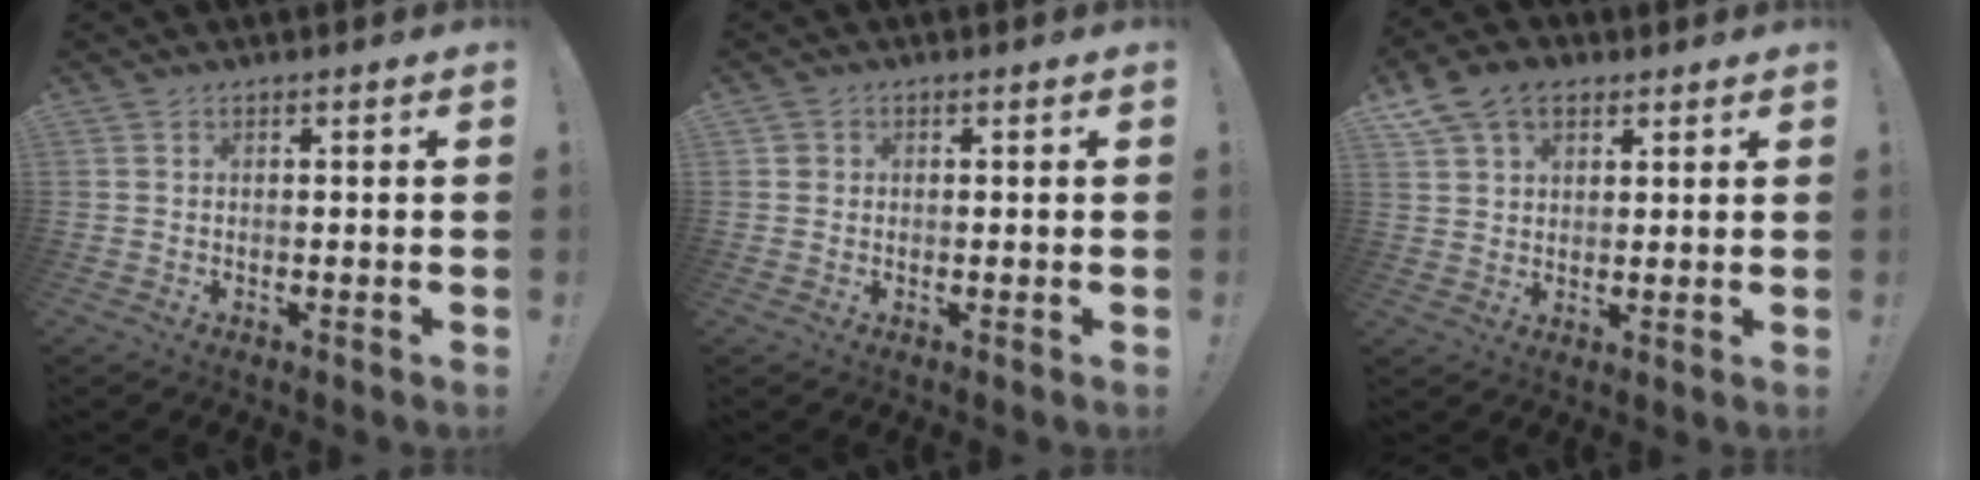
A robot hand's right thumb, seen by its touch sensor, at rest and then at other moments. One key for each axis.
{"total": 1.6, "fx": 0.5, "fy": 1.5, "fz": 0.3, "tx": -0.005, "ty": 0.004, "tz": 0.009}
{"total": 9.6, "fx": 5.6, "fy": 6.4, "fz": 4.5, "tx": -0.081, "ty": -0.018, "tz": 0.111}